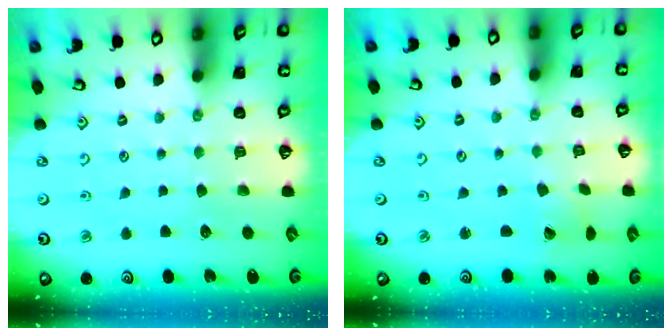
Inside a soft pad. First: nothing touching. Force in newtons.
{"total": 1.6, "press": 1.5, "slide": 0.4}